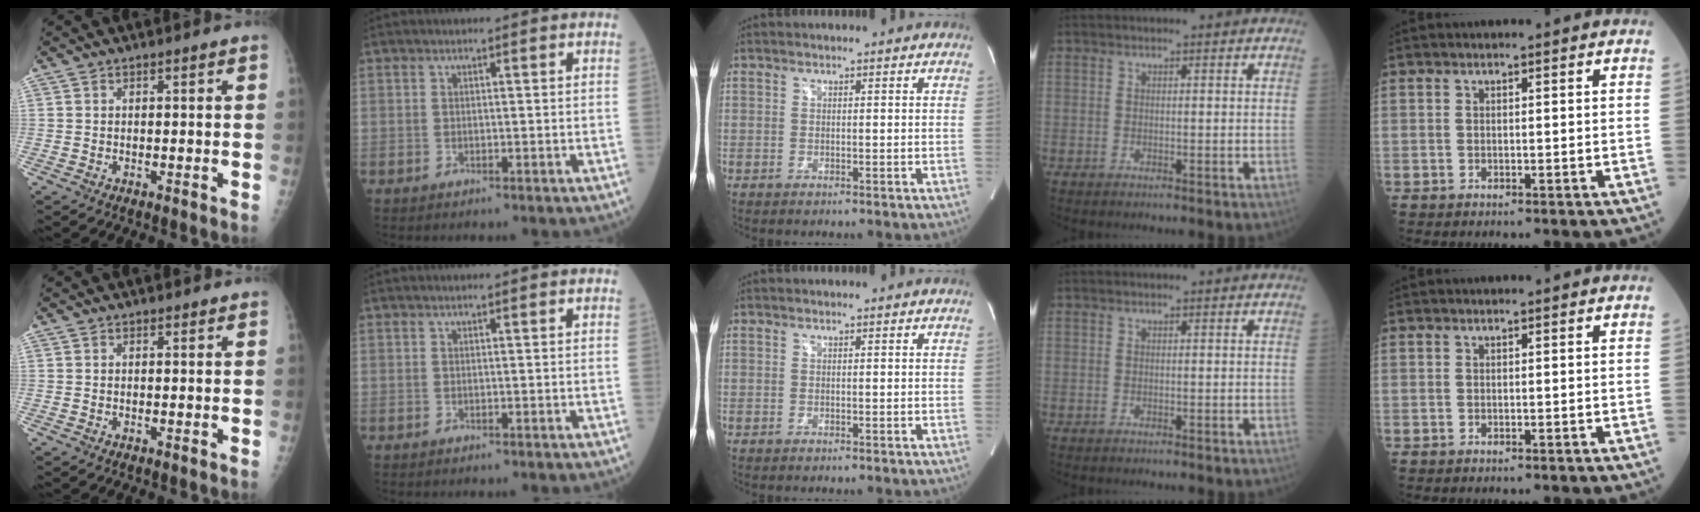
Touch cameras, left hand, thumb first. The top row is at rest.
{}